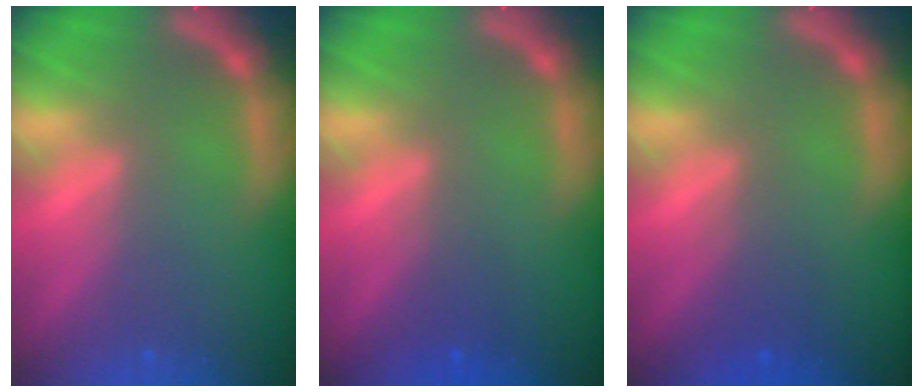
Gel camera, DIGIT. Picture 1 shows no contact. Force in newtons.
{"total": 1.5}
{"total": 2.0}